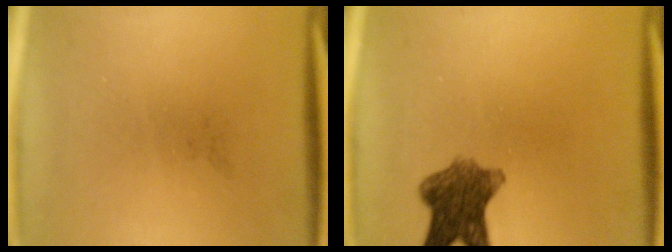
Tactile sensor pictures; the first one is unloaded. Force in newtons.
{"total": 7.5}